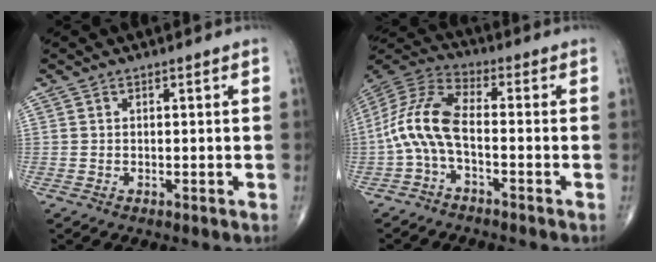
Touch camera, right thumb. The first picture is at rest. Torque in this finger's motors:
{"motor_torque": [0.02, 0.67, 1.17, -0.33, 0.48]}